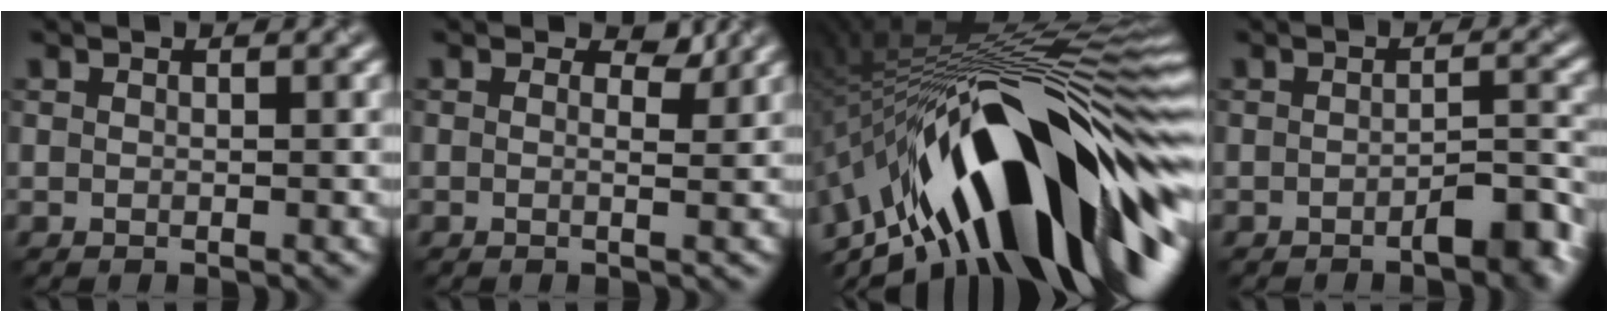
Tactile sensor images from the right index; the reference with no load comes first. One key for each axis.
{"total": 0.9, "fx": 0.6, "fy": 0.3, "fz": 0.7, "tx": -0.010, "ty": -0.009, "tz": 0.002}
{"total": 17.6, "fx": -5.9, "fy": 6.7, "fz": 15.1, "tx": -0.223, "ty": 0.034, "tz": -0.117}
{"total": 3.4, "fx": -2.6, "fy": 0.8, "fz": 2.1, "tx": -0.029, "ty": 0.004, "tz": -0.042}